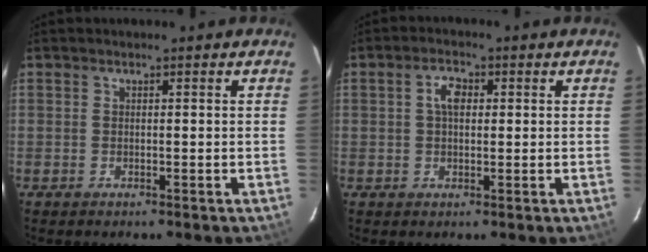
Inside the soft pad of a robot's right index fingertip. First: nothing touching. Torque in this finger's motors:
{"motor_torque": [0.50, 0.01, 0.12, 0.06]}